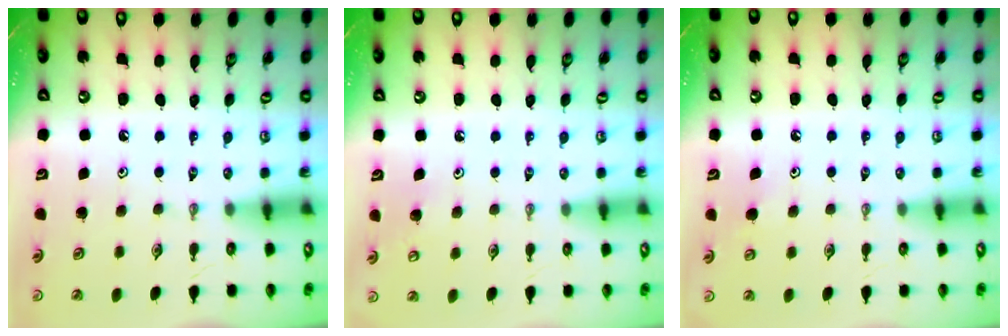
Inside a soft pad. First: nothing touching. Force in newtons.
{"total": 4.8, "press": 4.7, "slide": 0.7}
{"total": 5.2, "press": 4.9, "slide": 1.5}